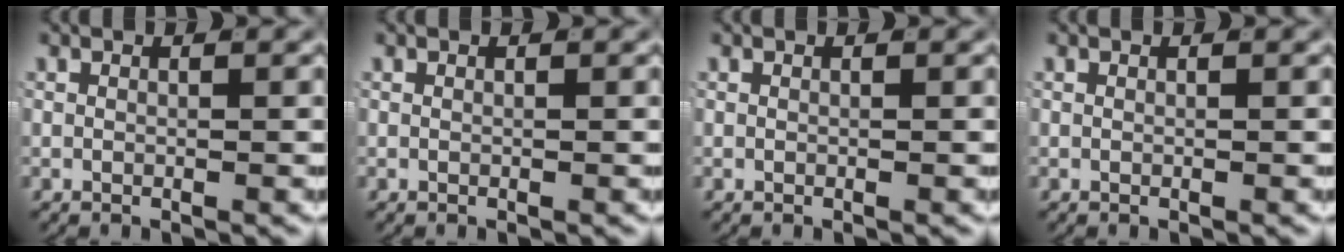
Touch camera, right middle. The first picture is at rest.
{"total": 0.0}
{"total": 0.0}
{"total": 0.0}